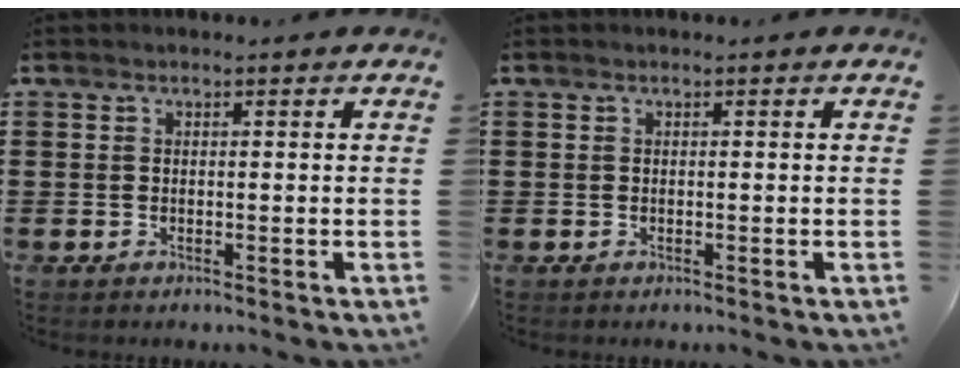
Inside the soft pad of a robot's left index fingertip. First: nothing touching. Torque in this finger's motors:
{"motor_torque": [-0.48, 0.55, -0.01, -0.01]}